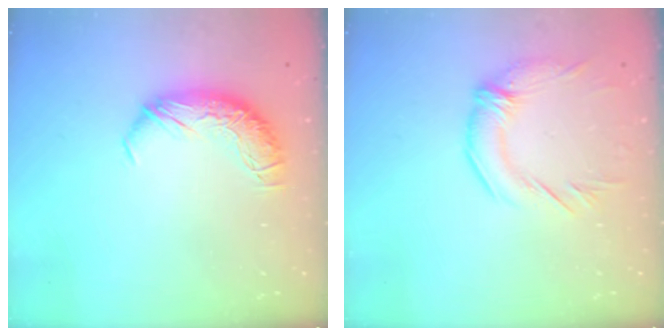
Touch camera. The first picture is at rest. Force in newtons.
{"total": 2.8, "press": 1.9, "slide": 2.2}